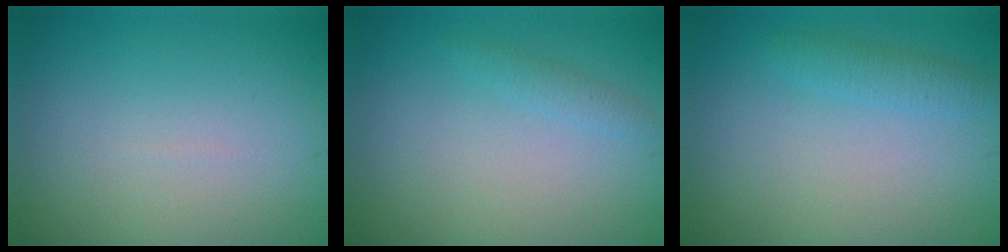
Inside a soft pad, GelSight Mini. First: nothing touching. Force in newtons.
{"total": 1.0, "press": 1.0, "slide": 0.1}
{"total": 1.6, "press": 1.6, "slide": 0.0}